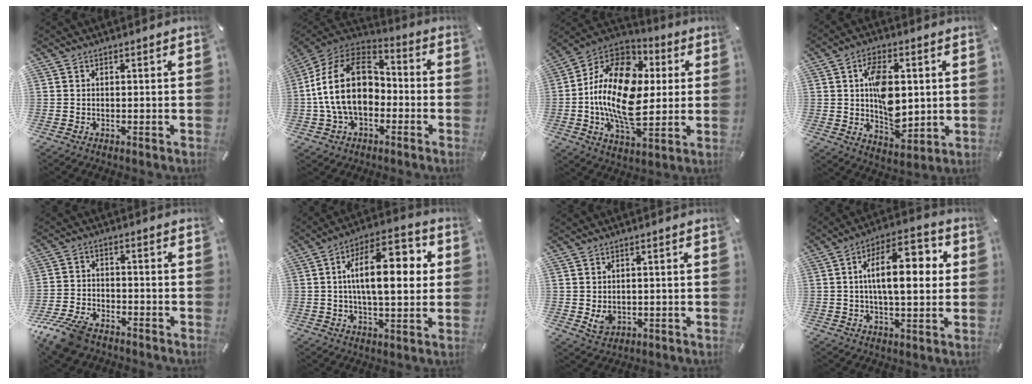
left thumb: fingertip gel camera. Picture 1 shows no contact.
{"total": 19.7, "force": [-2.1, 14.0, 13.8], "torque": [-0.289, 0.032, -0.041]}
{"total": 21.5, "force": [-0.1, 13.7, 16.6], "torque": [-0.342, -0.003, -0.006]}
{"total": 12.4, "force": [1.5, 8.0, 9.3], "torque": [-0.139, 0.001, 0.026]}
{"total": 9.1, "force": [-6.8, 4.3, 4.3], "torque": [-0.096, 0.029, -0.132]}
{"total": 16.1, "force": [3.1, 7.3, 14.1], "torque": [-0.233, 0.000, 0.043]}
{"total": 3.7, "force": [0.0, 3.1, 2.0], "torque": [-0.025, -0.004, 0.000]}
{"total": 14.8, "force": [2.6, 6.8, 12.8], "torque": [-0.212, 0.001, 0.035]}